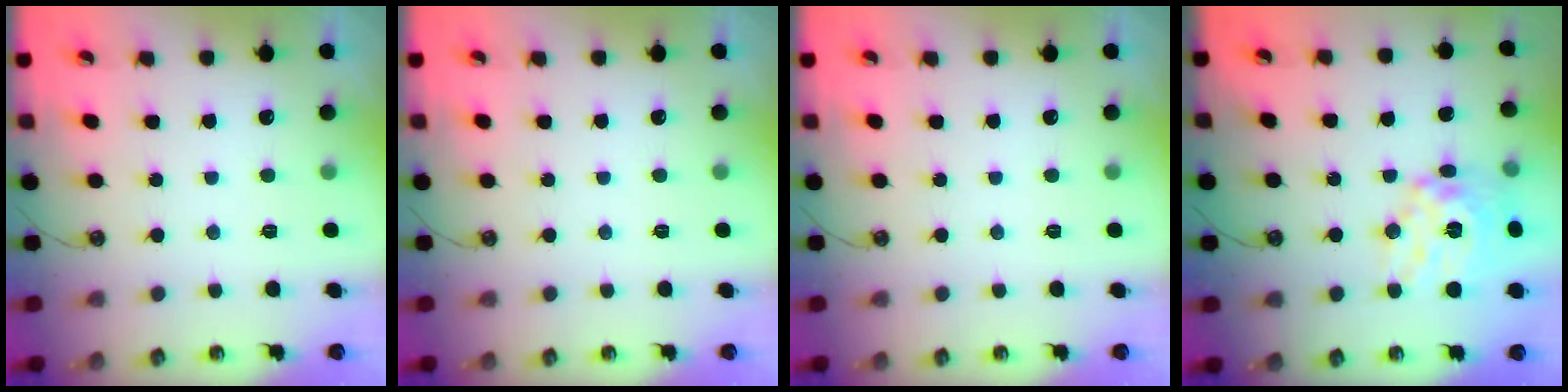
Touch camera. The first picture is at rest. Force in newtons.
{"total": 0.0}
{"total": 0.0}
{"total": 16.3, "press": 16.2, "slide": 1.5}